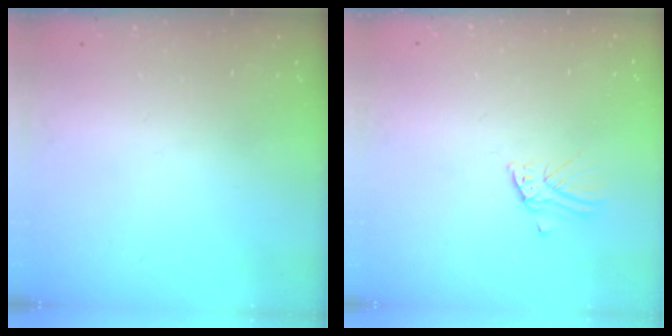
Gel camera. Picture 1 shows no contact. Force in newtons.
{"total": 1.9, "press": 1.9, "slide": 0.1}